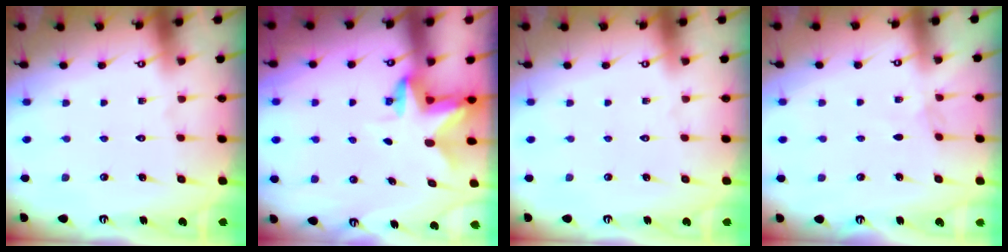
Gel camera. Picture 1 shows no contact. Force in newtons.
{"total": 2.7, "press": 2.7, "slide": 0.5}
{"total": 0.0}
{"total": 2.4, "press": 2.3, "slide": 0.4}